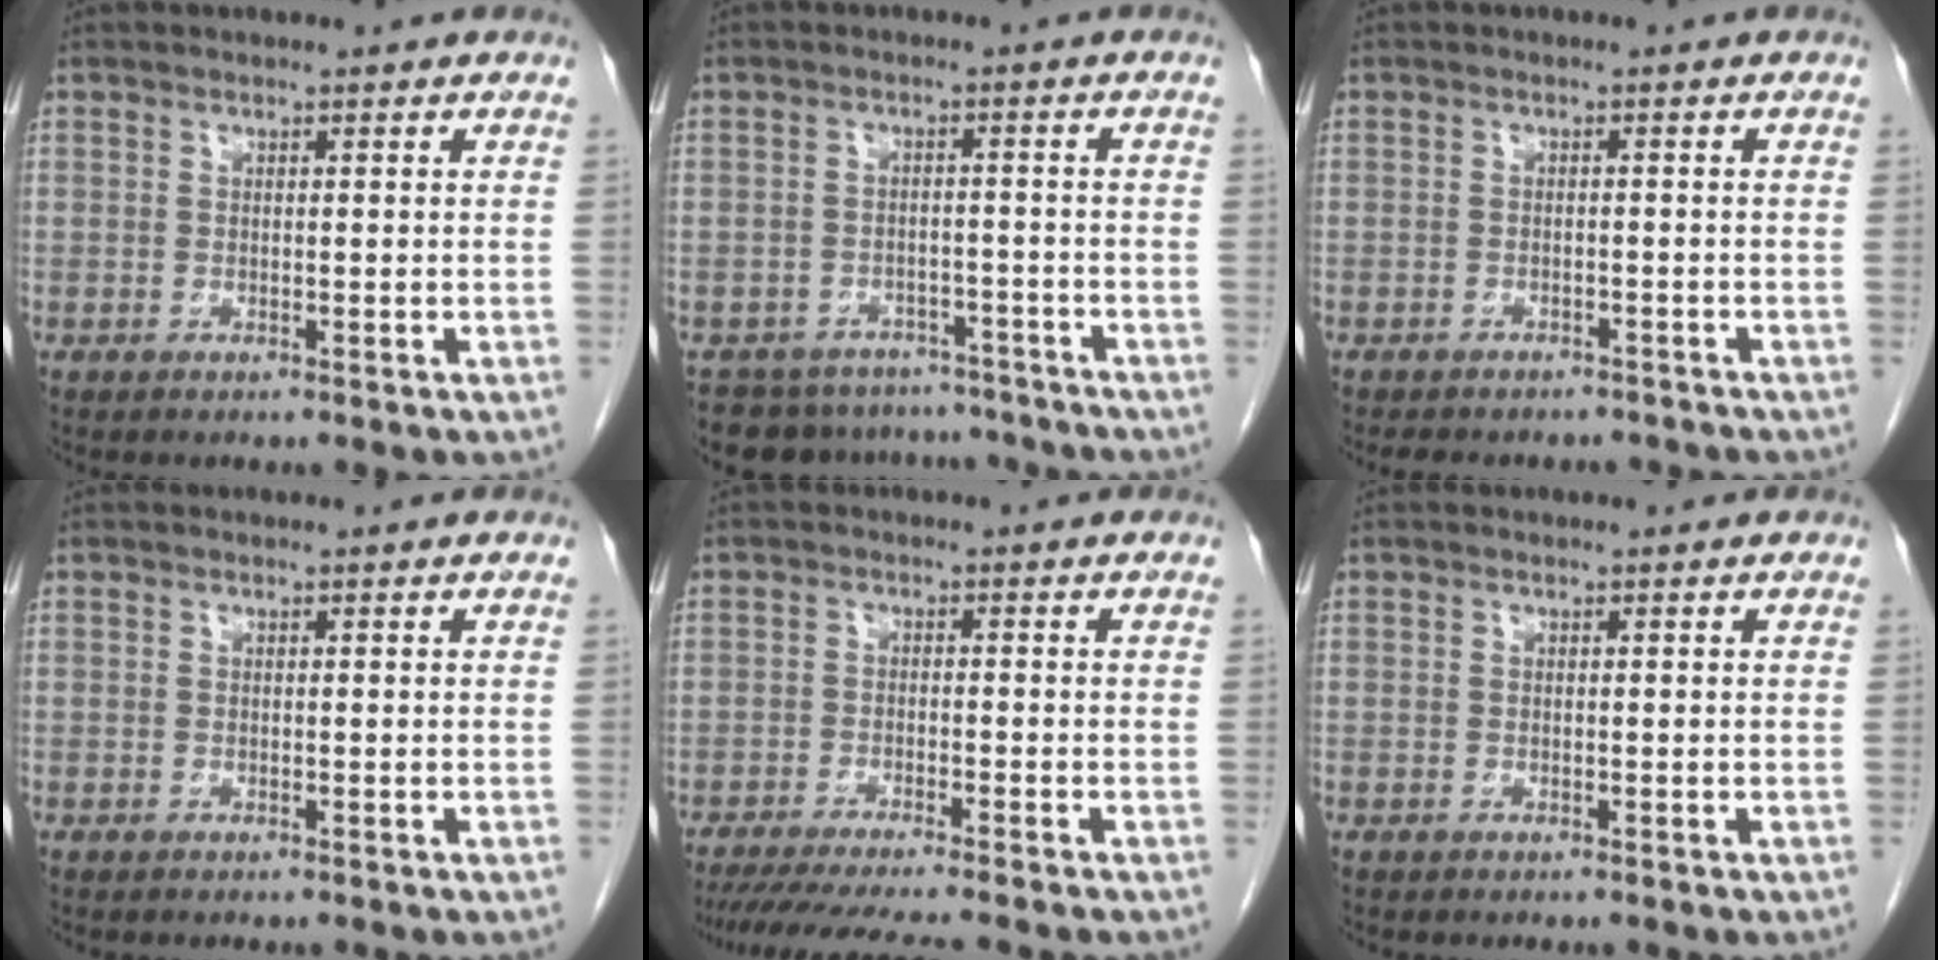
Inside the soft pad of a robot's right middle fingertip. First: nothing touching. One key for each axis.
{"total": 10.9, "fx": -9.9, "fy": 4.5, "fz": 0.9, "tx": -0.010, "ty": 0.015, "tz": -0.122}
{"total": 8.5, "fx": -7.5, "fy": 3.3, "fz": 2.4, "tx": -0.039, "ty": 0.004, "tz": -0.088}
{"total": 0.0}
{"total": 11.2, "fx": -9.8, "fy": -0.5, "fz": 5.3, "tx": -0.062, "ty": -0.024, "tz": -0.150}
{"total": 0.0}